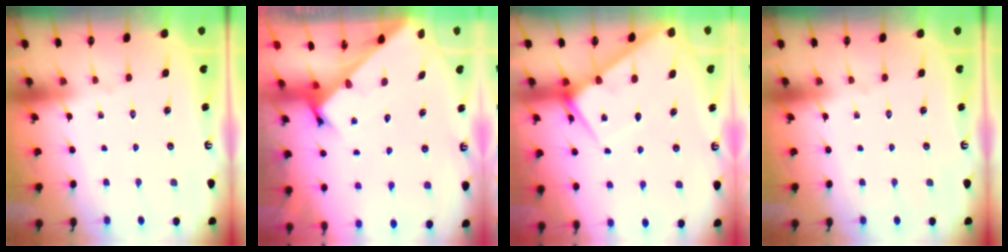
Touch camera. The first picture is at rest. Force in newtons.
{"total": 2.4, "press": 2.4, "slide": 0.2}
{"total": 6.4, "press": 6.4, "slide": 0.7}
{"total": 0.0}